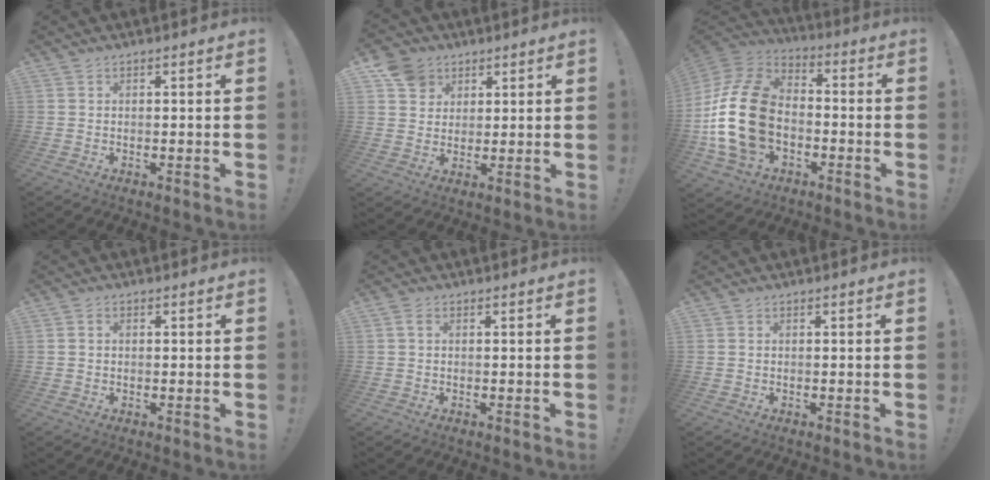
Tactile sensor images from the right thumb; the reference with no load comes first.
{"total": 9.0, "force": [4.5, 7.3, 2.6], "torque": [-0.025, -0.028, 0.089]}
{"total": 22.4, "force": [-2.7, 15.1, 16.3], "torque": [-0.326, 0.025, -0.036]}
{"total": 1.1, "force": [-0.1, 1.0, 0.6], "torque": [-0.010, 0.003, -0.001]}
{"total": 1.7, "force": [0.5, 1.0, 1.4], "torque": [-0.022, 0.002, 0.007]}
{"total": 0.0}